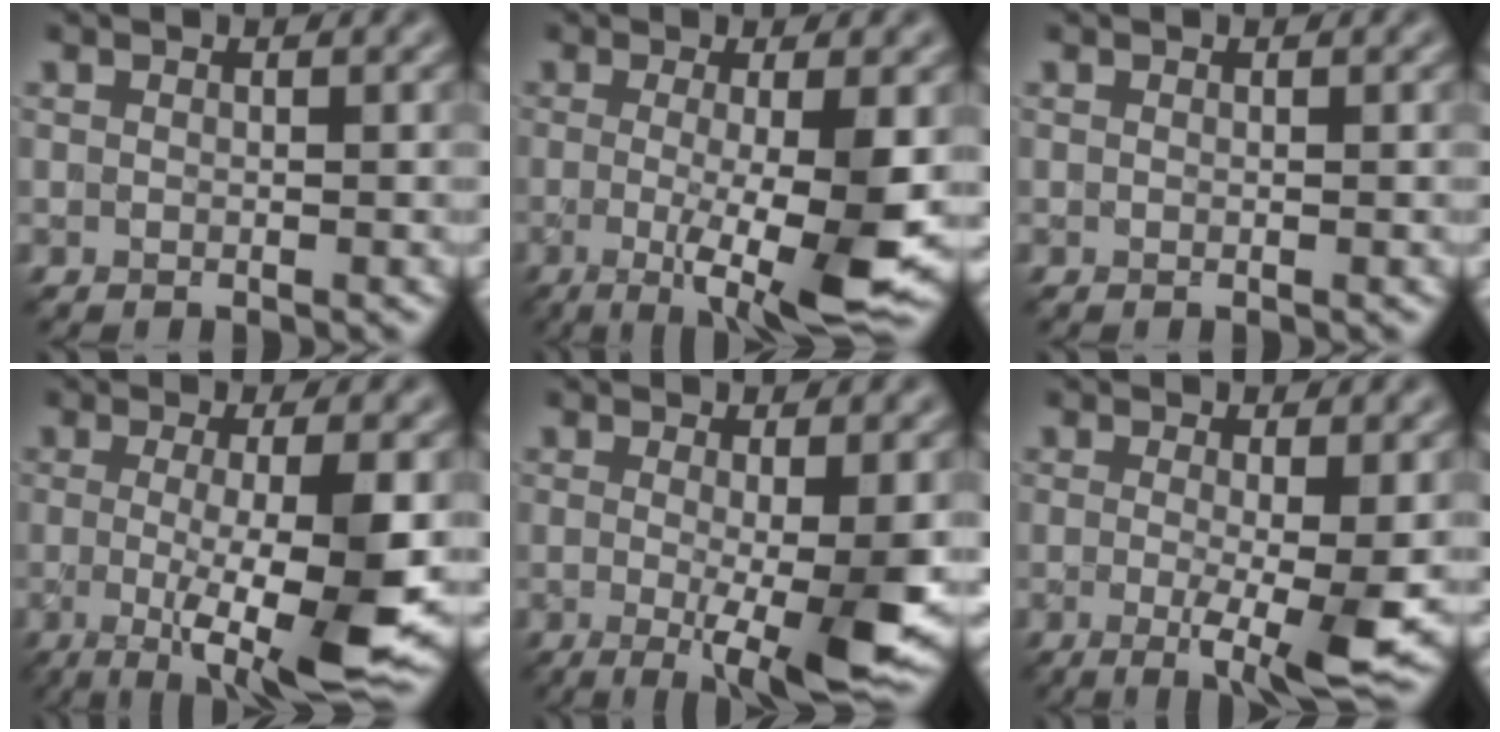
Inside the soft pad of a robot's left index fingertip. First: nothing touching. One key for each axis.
{"total": 8.0, "fx": -1.2, "fy": 1.6, "fz": 7.7, "tx": -0.114, "ty": -0.017, "tz": -0.015}
{"total": 0.0}
{"total": 8.8, "fx": -1.3, "fy": 1.9, "fz": 8.5, "tx": -0.124, "ty": -0.019, "tz": -0.015}
{"total": 6.6, "fx": -1.0, "fy": 1.0, "fz": 6.4, "tx": -0.087, "ty": -0.016, "tz": -0.009}
{"total": 5.3, "fx": -0.8, "fy": 0.8, "fz": 5.2, "tx": -0.079, "ty": -0.015, "tz": -0.010}